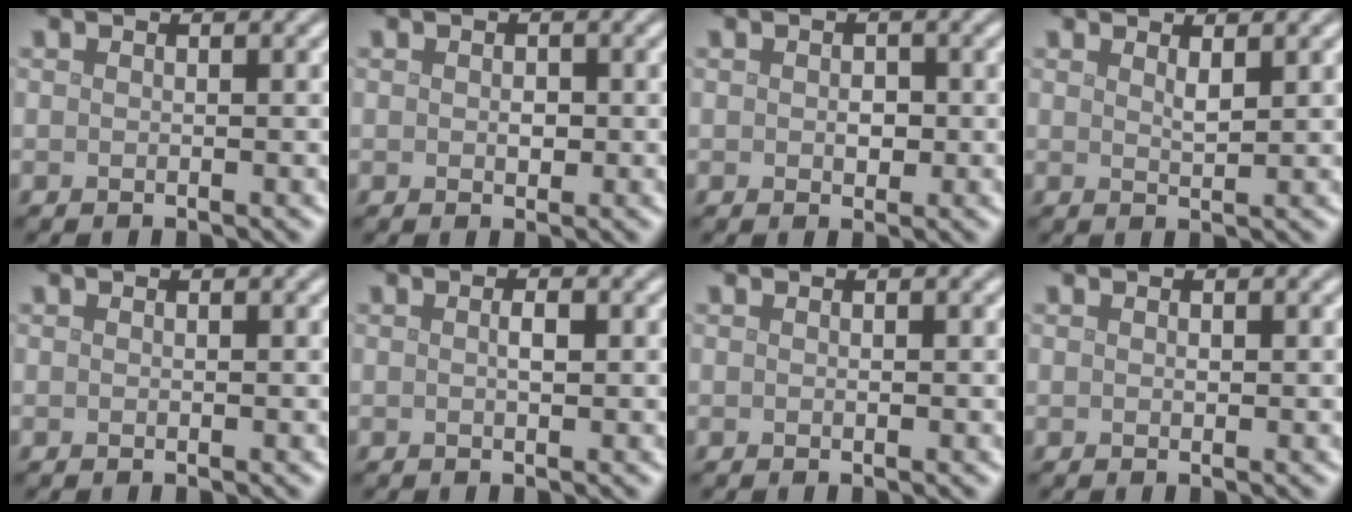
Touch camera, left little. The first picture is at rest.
{"total": 1.0, "force": [0.0, 0.7, 0.7], "torque": [-0.009, -0.003, -0.001]}
{"total": 1.4, "force": [0.0, 1.0, 1.0], "torque": [-0.013, -0.003, -0.001]}
{"total": 1.1, "force": [0.8, 0.2, 0.7], "torque": [-0.014, -0.002, 0.014]}
{"total": 0.0}
{"total": 1.0, "force": [0.1, 0.3, 1.0], "torque": [-0.017, 0.000, 0.002]}
{"total": 0.0}
{"total": 0.0}